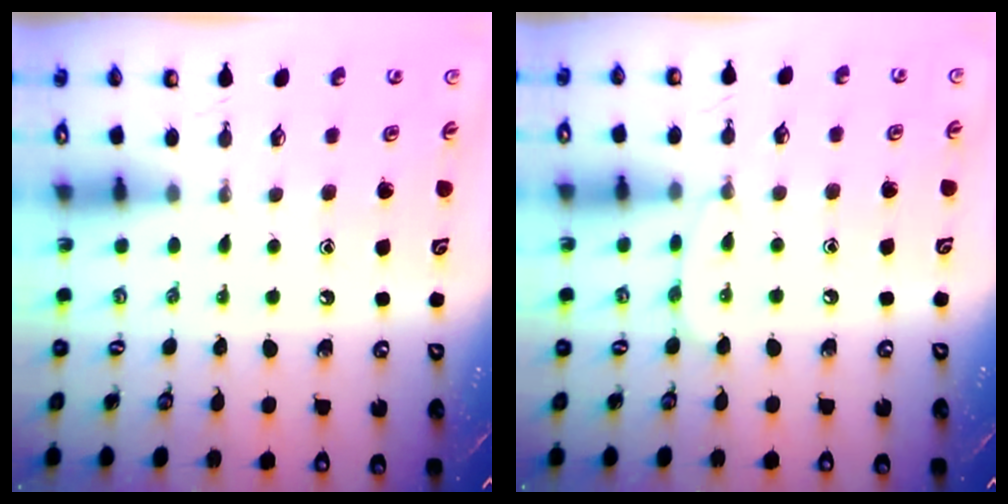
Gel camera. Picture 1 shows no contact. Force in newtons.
{"total": 6.0, "press": 6.0, "slide": 0.5}